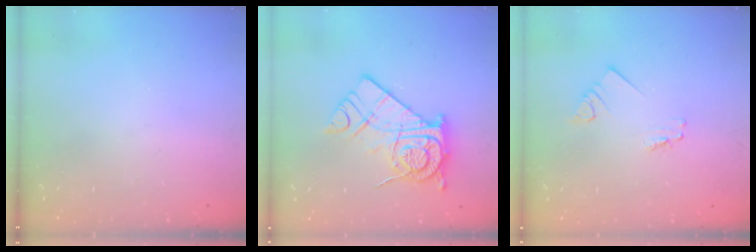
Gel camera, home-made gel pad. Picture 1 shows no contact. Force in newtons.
{"total": 14.0, "press": 13.9, "slide": 1.3}
{"total": 1.9, "press": 1.9, "slide": 0.2}